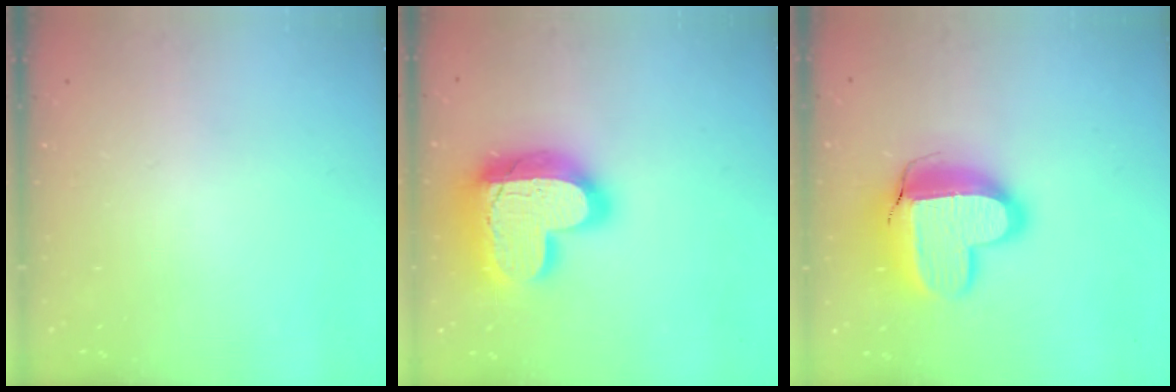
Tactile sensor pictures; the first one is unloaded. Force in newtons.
{"total": 23.6, "press": 23.5, "slide": 2.0}
{"total": 17.3, "press": 17.2, "slide": 1.3}